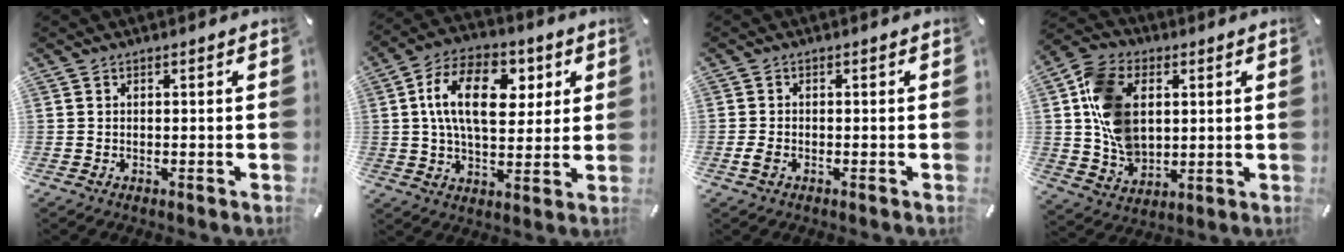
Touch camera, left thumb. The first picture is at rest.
{"total": 16.9, "force": [4.5, 10.4, 12.6], "torque": [-0.220, 0.012, 0.076]}
{"total": 2.0, "force": [-0.8, 1.2, 1.4], "torque": [-0.038, -0.003, -0.018]}
{"total": 14.8, "force": [2.4, 11.2, 9.4], "torque": [-0.201, 0.016, 0.049]}